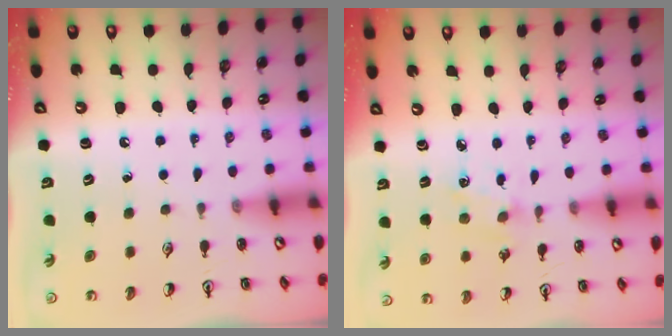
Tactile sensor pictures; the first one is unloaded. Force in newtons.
{"total": 1.8, "press": 1.8, "slide": 0.3}